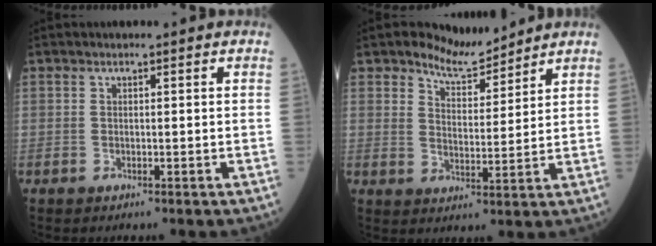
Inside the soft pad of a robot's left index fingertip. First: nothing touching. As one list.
[{"total": 5.4, "force": [5.2, 1.4, 0.7], "torque": [-0.012, -0.004, 0.096]}]